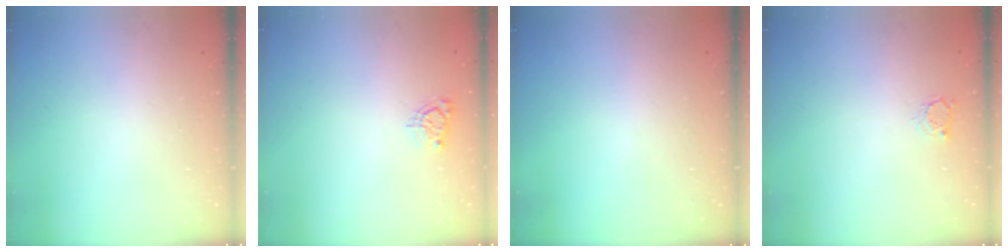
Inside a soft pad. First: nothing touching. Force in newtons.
{"total": 4.6, "press": 4.6, "slide": 0.5}
{"total": 0.0}
{"total": 2.9, "press": 2.9, "slide": 0.4}